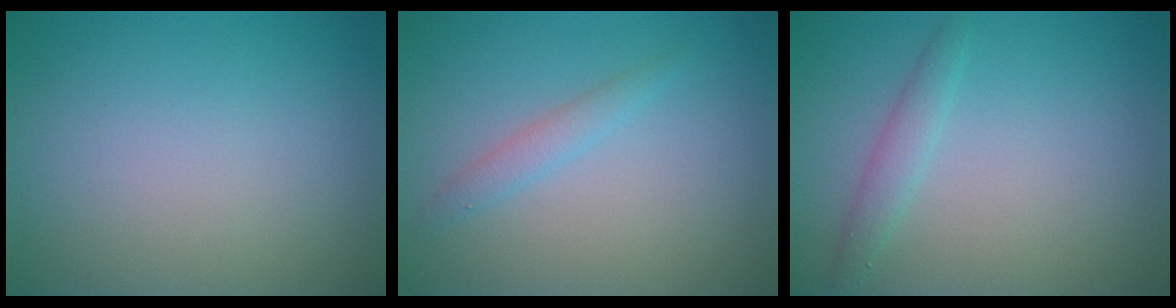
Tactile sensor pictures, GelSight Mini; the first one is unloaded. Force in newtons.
{"total": 1.4, "press": 1.4, "slide": 0.1}
{"total": 1.5, "press": 1.5, "slide": 0.0}